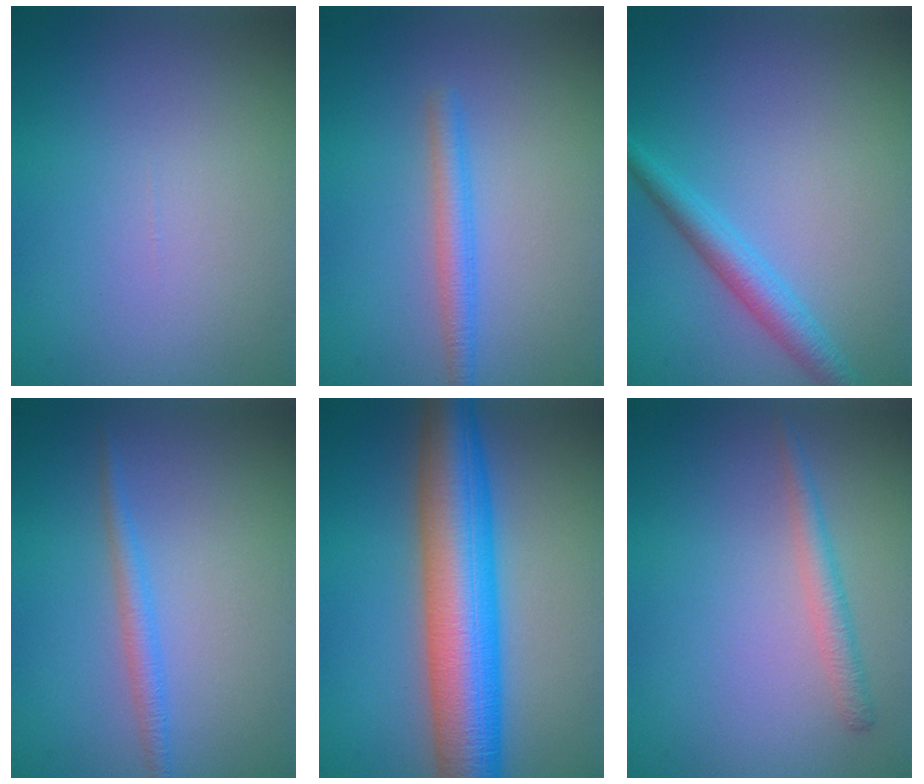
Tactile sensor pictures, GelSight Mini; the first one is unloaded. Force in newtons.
{"total": 2.1, "press": 2.1, "slide": 0.2}
{"total": 2.9, "press": 2.9, "slide": 0.1}
{"total": 1.7, "press": 1.7, "slide": 0.1}
{"total": 10.6, "press": 10.6, "slide": 0.2}
{"total": 1.8, "press": 1.8, "slide": 0.1}